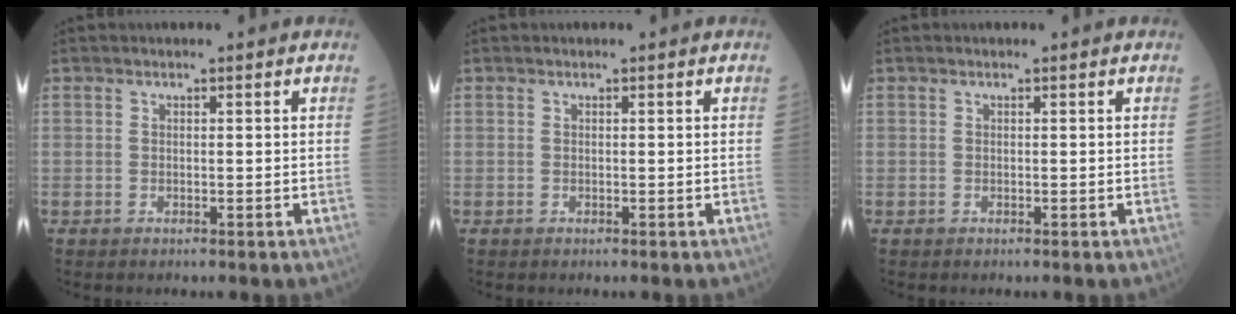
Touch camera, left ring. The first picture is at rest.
{"total": 0.0}
{"total": 0.0}